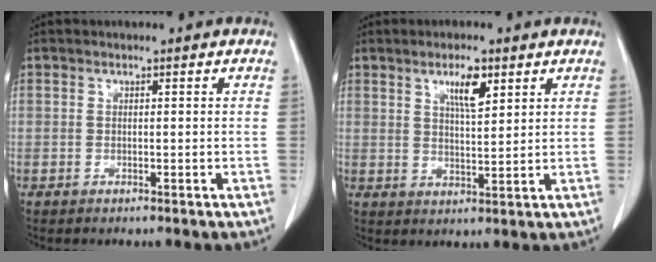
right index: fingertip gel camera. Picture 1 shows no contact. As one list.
[{"total": 5.1, "force": [2.8, 1.2, 4.1], "torque": [-0.073, -0.001, 0.048]}]